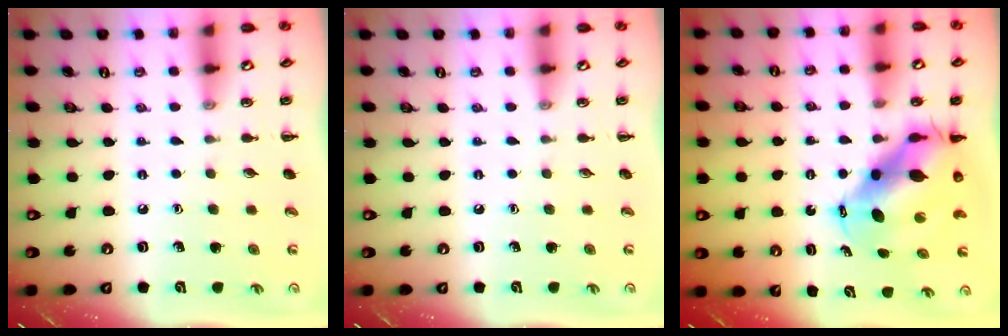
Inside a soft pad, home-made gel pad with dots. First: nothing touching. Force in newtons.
{"total": 0.0}
{"total": 10.8, "press": 10.4, "slide": 3.0}